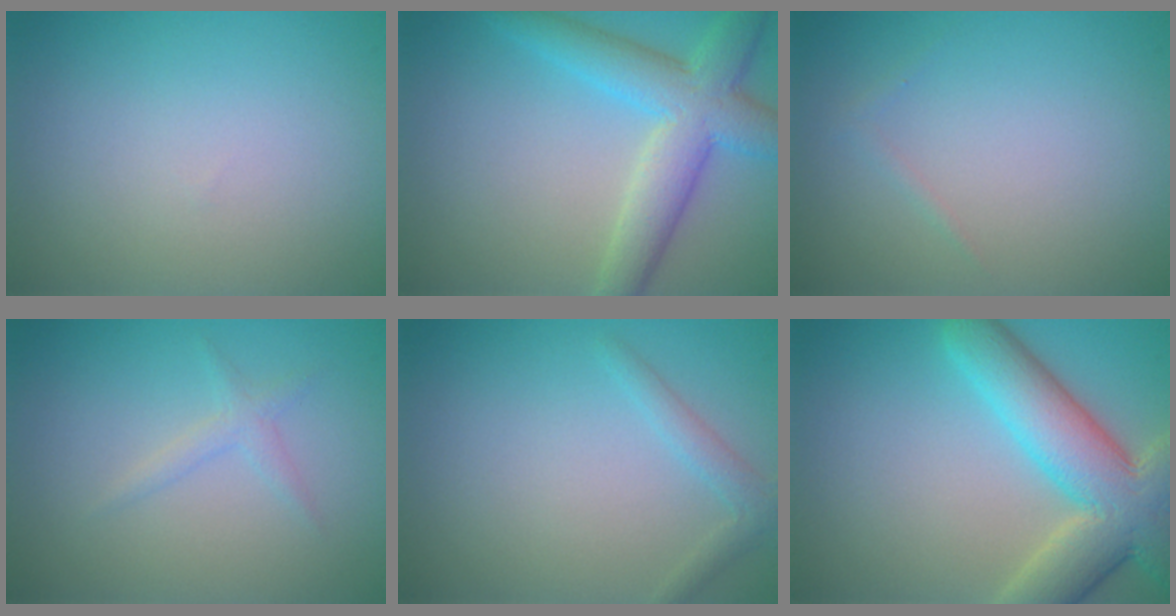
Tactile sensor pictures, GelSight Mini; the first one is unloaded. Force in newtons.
{"total": 6.1, "press": 6.1, "slide": 0.2}
{"total": 0.5, "press": 0.5, "slide": 0.0}
{"total": 1.2, "press": 1.2, "slide": 0.0}
{"total": 1.6, "press": 1.6, "slide": 0.1}
{"total": 9.0, "press": 9.0, "slide": 0.6}